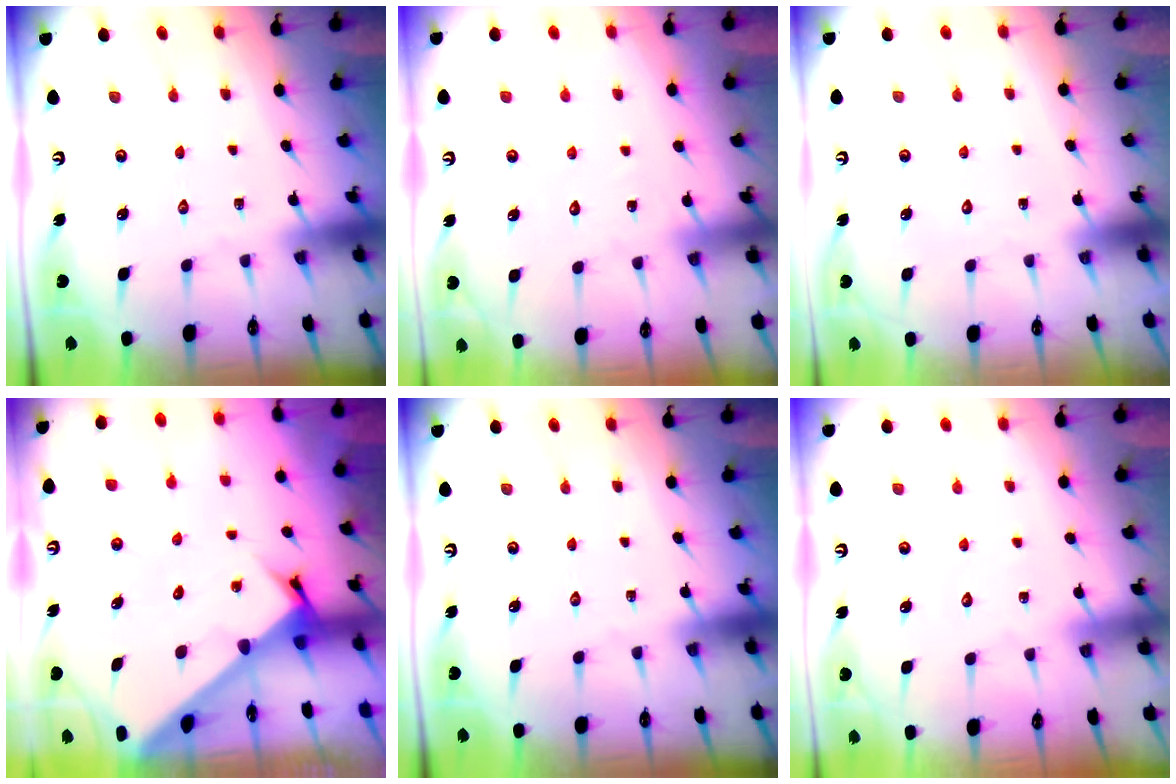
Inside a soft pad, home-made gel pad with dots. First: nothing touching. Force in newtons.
{"total": 5.1, "press": 5.1, "slide": 0.6}
{"total": 1.6, "press": 1.6, "slide": 0.1}
{"total": 3.9, "press": 3.9, "slide": 0.1}
{"total": 0.0}
{"total": 2.4, "press": 2.4, "slide": 0.3}